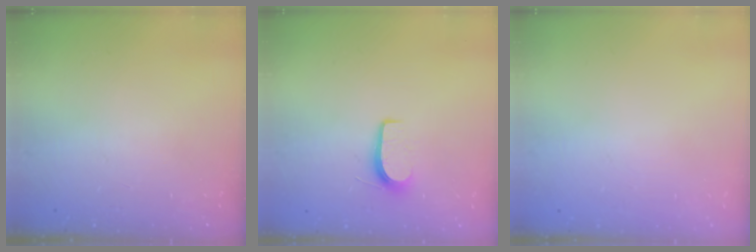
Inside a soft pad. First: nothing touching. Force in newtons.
{"total": 6.1, "press": 6.1, "slide": 0.6}
{"total": 0.0}